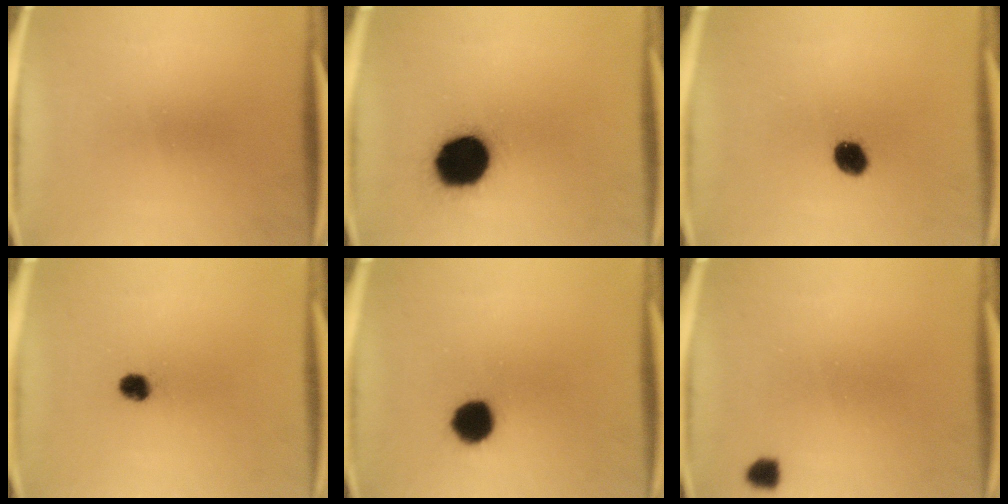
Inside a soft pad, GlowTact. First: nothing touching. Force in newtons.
{"total": 16.8}
{"total": 4.9}
{"total": 3.2}
{"total": 7.2}
{"total": 2.0}